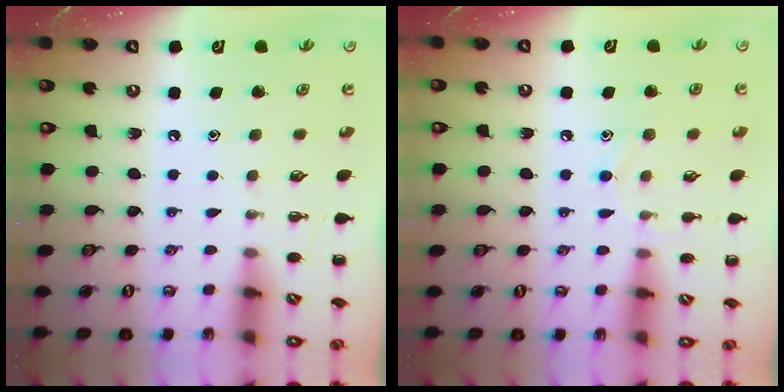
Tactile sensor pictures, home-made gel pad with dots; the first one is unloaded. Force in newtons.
{"total": 8.2, "press": 7.7, "slide": 2.5}